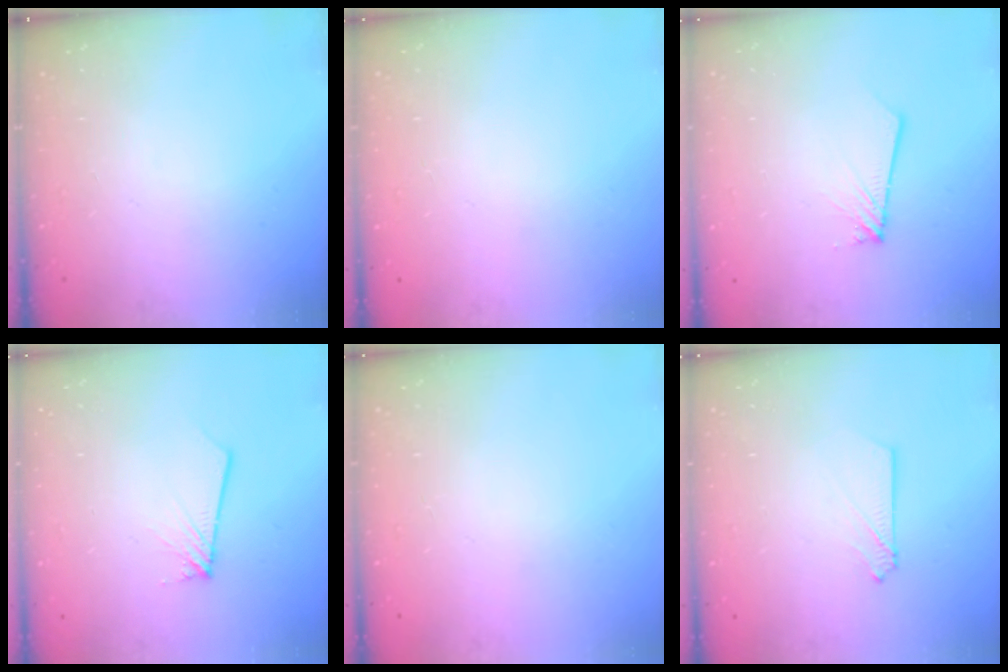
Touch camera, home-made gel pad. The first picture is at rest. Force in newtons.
{"total": 0.0}
{"total": 1.9, "press": 1.9, "slide": 0.1}
{"total": 2.0, "press": 2.0, "slide": 0.2}
{"total": 0.0}
{"total": 2.9, "press": 2.9, "slide": 0.4}